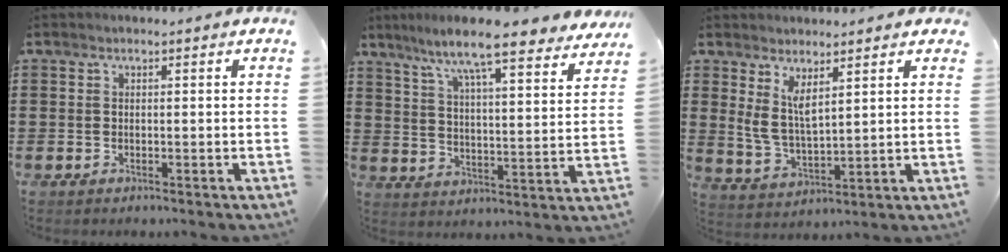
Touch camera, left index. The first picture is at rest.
{"total": 9.5, "force": [8.2, 0.4, 4.7], "torque": [-0.116, -0.052, 0.134]}
{"total": 5.8, "force": [3.0, 2.4, 4.4], "torque": [-0.102, -0.004, 0.051]}